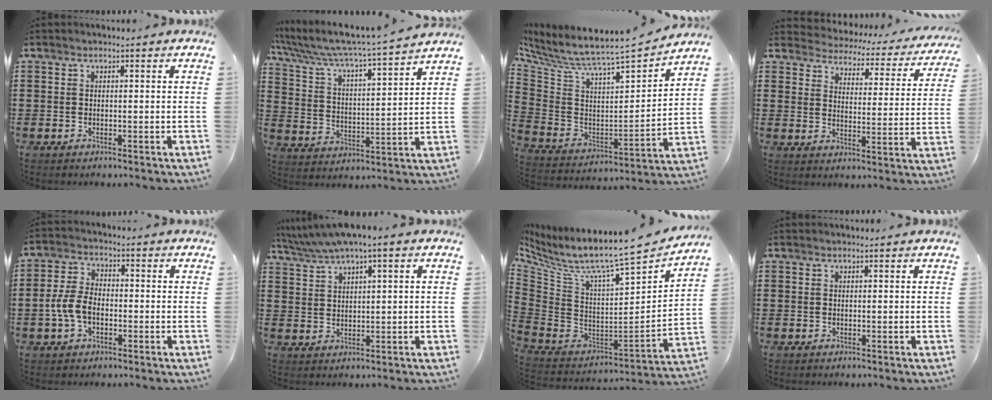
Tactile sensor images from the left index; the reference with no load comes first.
{"total": 6.6, "force": [6.0, -0.2, 2.7], "torque": [-0.080, -0.046, 0.096]}
{"total": 5.0, "force": [4.5, 0.8, 2.0], "torque": [-0.069, -0.057, 0.067]}
{"total": 2.6, "force": [2.6, 0.3, 0.0], "torque": [-0.024, -0.028, 0.034]}
{"total": 5.9, "force": [-1.5, 3.5, 4.5], "torque": [-0.113, 0.000, -0.036]}
{"total": 3.2, "force": [2.3, 0.1, 2.2], "torque": [-0.050, -0.005, 0.037]}
{"total": 6.6, "force": [4.9, 0.7, 4.4], "torque": [-0.108, -0.052, 0.070]}
{"total": 0.0}